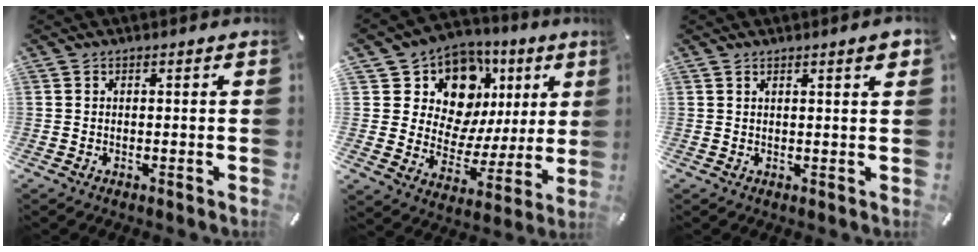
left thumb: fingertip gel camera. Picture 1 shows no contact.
{"total": 13.0, "force": [7.2, 9.9, 4.3], "torque": [-0.067, -0.071, 0.130]}
{"total": 2.7, "force": [1.6, 0.2, 2.2], "torque": [-0.038, -0.001, 0.024]}